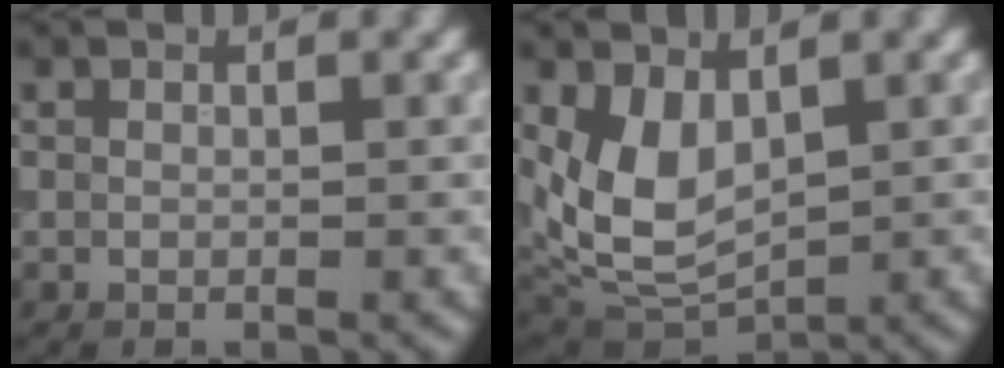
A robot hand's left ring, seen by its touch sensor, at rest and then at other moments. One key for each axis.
{"total": 5.5, "fx": 1.3, "fy": 3.5, "fz": 4.1, "tx": -0.089, "ty": -0.014, "tz": 0.032}